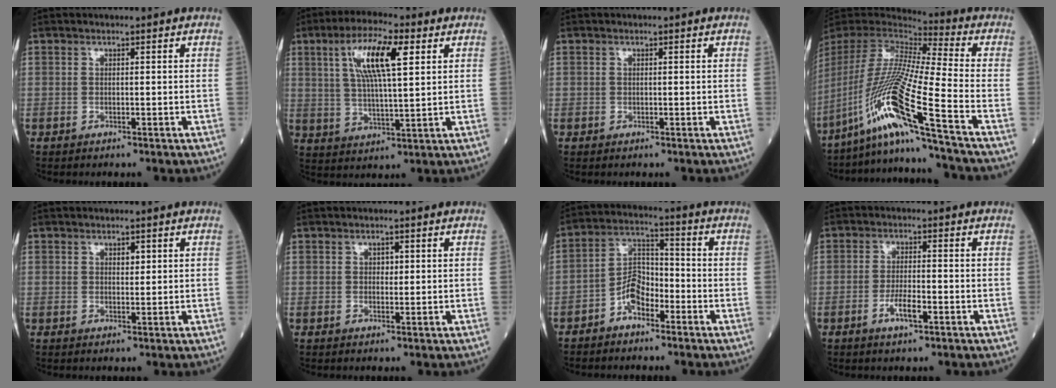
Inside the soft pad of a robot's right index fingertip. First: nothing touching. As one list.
[{"total": 11.2, "force": [4.1, 2.2, 10.2], "torque": [-0.193, 0.013, 0.075]}, {"total": 0.0}, {"total": 20.6, "force": [-11.6, -3.0, 16.7], "torque": [-0.359, -0.038, -0.223]}, {"total": 1.3, "force": [0.6, 0.7, 0.9], "torque": [-0.012, -0.002, 0.010]}, {"total": 1.2, "force": [0.4, 0.8, 0.8], "torque": [-0.009, -0.001, 0.005]}, {"total": 6.1, "force": [-3.4, 3.3, 3.9], "torque": [-0.075, 0.018, -0.070]}, {"total": 3.7, "force": [-1.7, 0.8, 3.2], "torque": [-0.063, 0.000, -0.031]}]